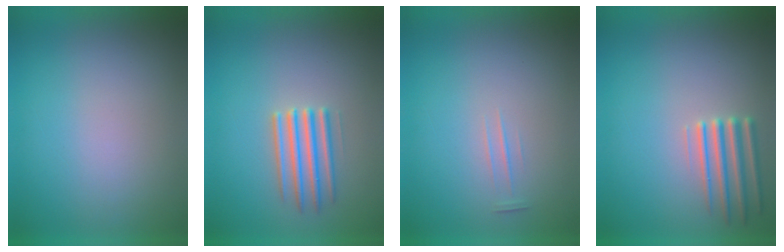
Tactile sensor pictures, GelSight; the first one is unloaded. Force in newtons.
{"total": 2.5}
{"total": 1.1}
{"total": 2.3}